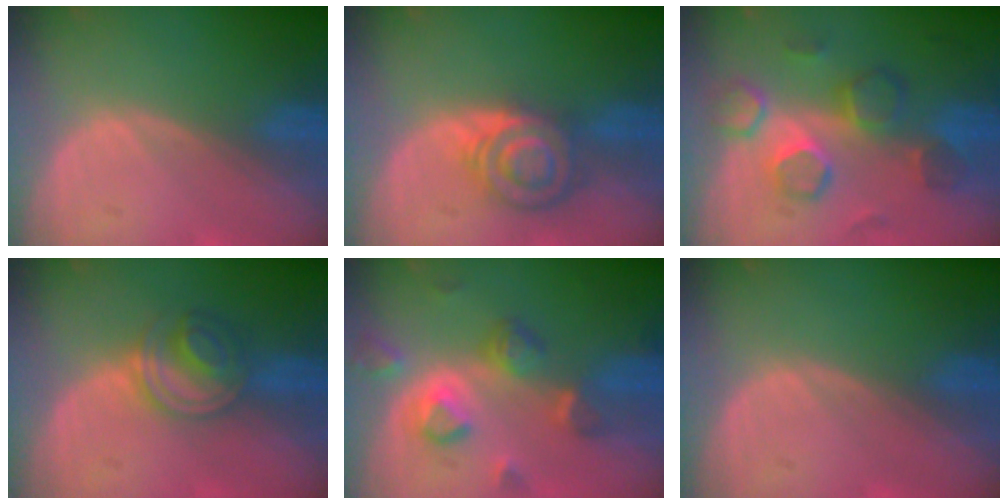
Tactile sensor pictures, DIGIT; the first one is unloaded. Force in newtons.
{"total": 6.4, "press": 6.4, "slide": 0.1}
{"total": 8.7, "press": 8.4, "slide": 2.3}
{"total": 5.8, "press": 5.5, "slide": 1.9}
{"total": 8.1, "press": 7.2, "slide": 3.7}
{"total": 0.0}